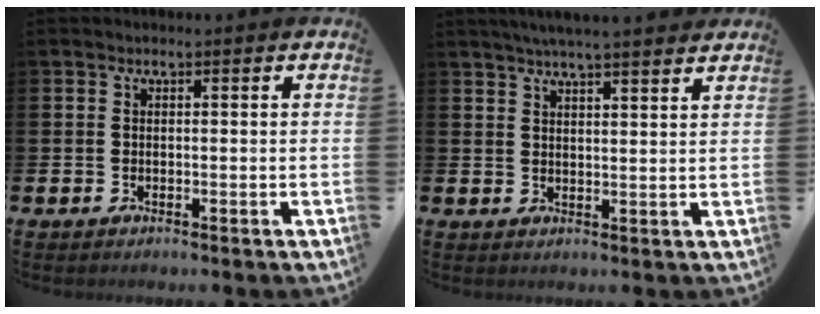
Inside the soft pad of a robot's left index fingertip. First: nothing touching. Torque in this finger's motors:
{"motor_torque": [0.96, -1.18, 0.80, 0.21]}